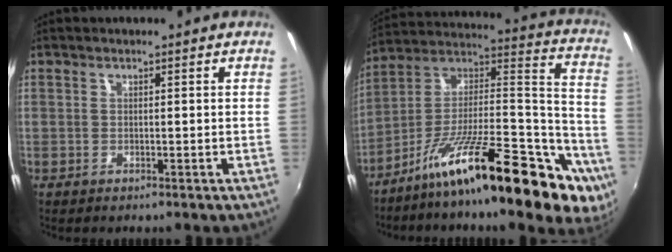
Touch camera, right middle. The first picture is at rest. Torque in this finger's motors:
{"motor_torque": [1.96, -0.17, 0.57, 0.21]}